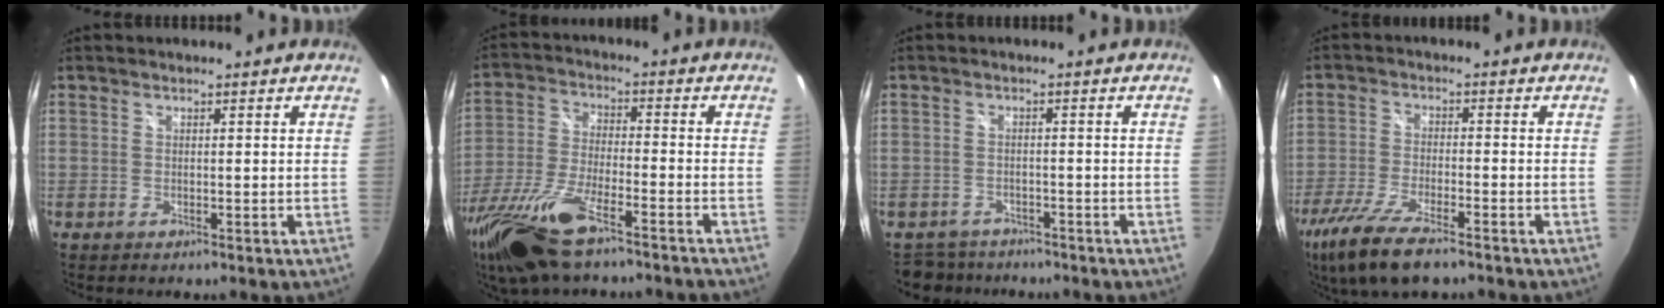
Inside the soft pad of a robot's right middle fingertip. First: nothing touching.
{"total": 19.3, "force": [-13.7, 4.9, 12.7], "torque": [-0.274, -0.055, -0.253]}
{"total": 5.0, "force": [-4.2, 2.8, 0.3], "torque": [-0.019, 0.004, -0.067]}
{"total": 12.2, "force": [-8.5, 3.1, 8.3], "torque": [-0.189, -0.042, -0.159]}